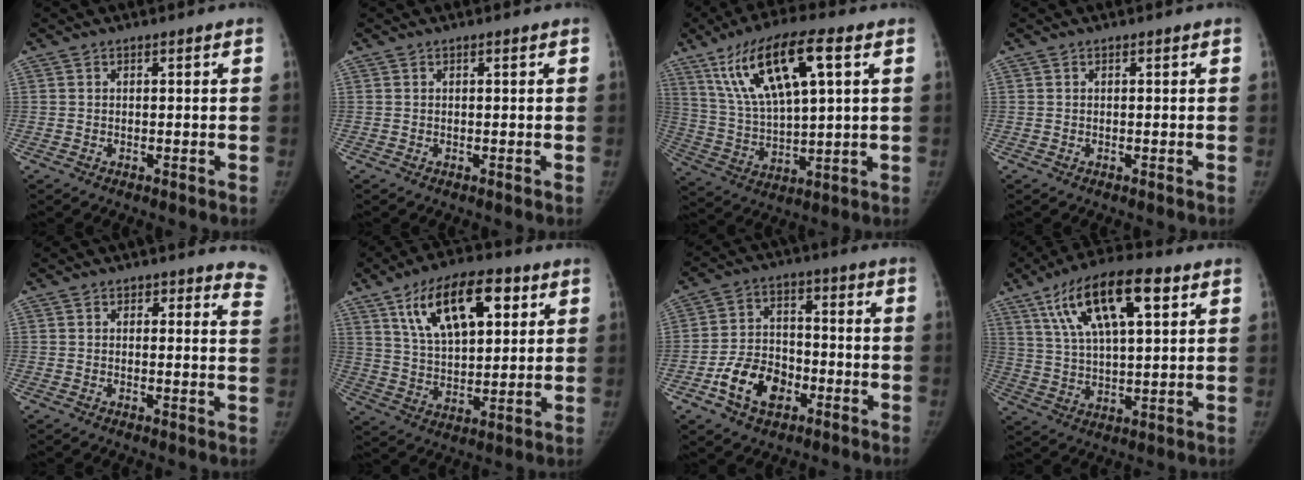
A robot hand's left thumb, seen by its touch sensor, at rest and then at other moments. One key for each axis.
{"total": 0.0}
{"total": 17.4, "fx": 7.6, "fy": 5.3, "fz": 14.7, "tx": -0.269, "ty": -0.009, "tz": 0.144}
{"total": 0.0}
{"total": 6.2, "fx": 5.5, "fy": 2.7, "fz": 0.9, "tx": 0.041, "ty": -0.024, "tz": 0.033}
{"total": 17.5, "fx": 7.9, "fy": 8.3, "fz": 13.1, "tx": -0.181, "ty": -0.019, "tz": 0.140}
{"total": 11.5, "fx": -5.1, "fy": 8.0, "fz": 6.6, "tx": -0.090, "ty": 0.032, "tz": -0.090}
{"total": 17.3, "fx": 7.9, "fy": 6.4, "fz": 14.0, "tx": -0.228, "ty": -0.006, "tz": 0.137}